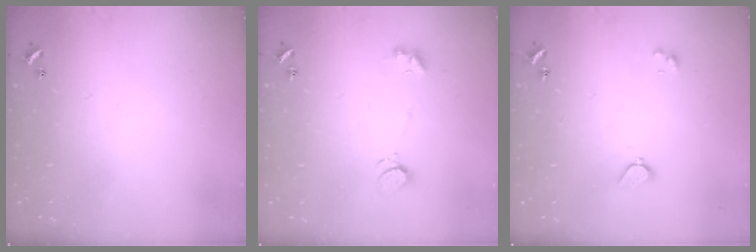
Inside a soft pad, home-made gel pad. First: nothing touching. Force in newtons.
{"total": 2.6, "press": 2.5, "slide": 0.6}
{"total": 2.1, "press": 2.0, "slide": 0.6}